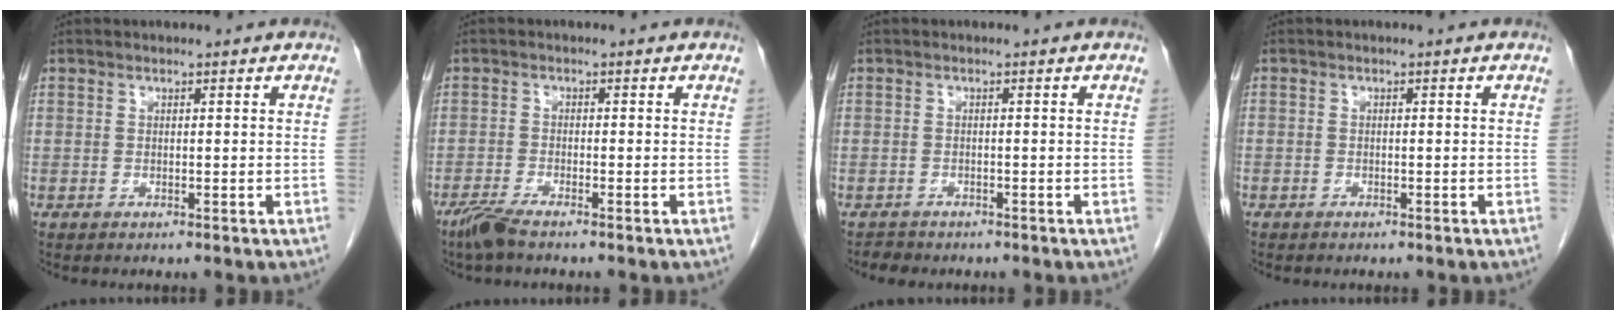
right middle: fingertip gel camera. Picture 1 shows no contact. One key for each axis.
{"total": 3.1, "fx": -2.5, "fy": 0.2, "fz": 1.8, "tx": -0.045, "ty": -0.007, "tz": -0.053}
{"total": 1.7, "fx": -1.5, "fy": 0.7, "fz": 0.2, "tx": -0.013, "ty": -0.003, "tz": -0.024}
{"total": 0.7, "fx": -0.5, "fy": 0.5, "fz": 0.0, "tx": -0.005, "ty": 0.003, "tz": -0.009}